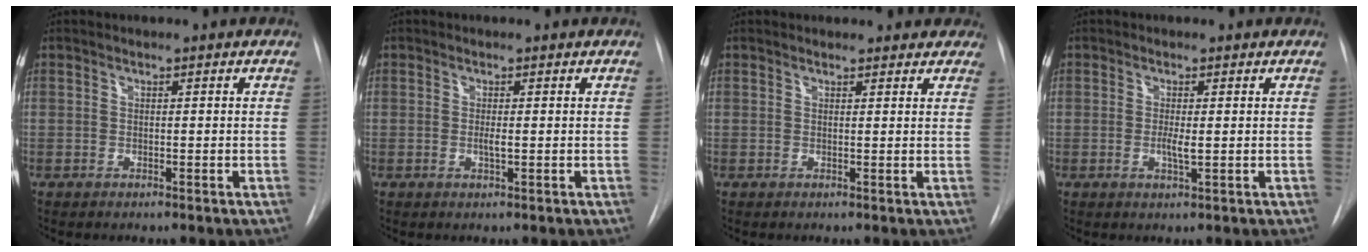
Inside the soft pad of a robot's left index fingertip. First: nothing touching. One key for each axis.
{"total": 1.1, "fx": -0.3, "fy": 0.1, "fz": 1.0, "tx": -0.022, "ty": -0.005, "tz": -0.005}
{"total": 6.5, "fx": 6.0, "fy": 2.3, "fz": 1.1, "tx": 0.013, "ty": 0.000, "tz": 0.044}
{"total": 2.1, "fx": -0.4, "fy": 0.2, "fz": 2.1, "tx": -0.041, "ty": -0.007, "tz": -0.006}